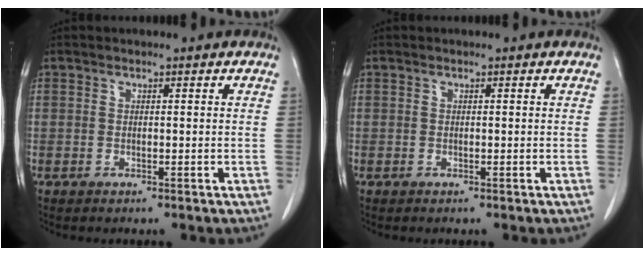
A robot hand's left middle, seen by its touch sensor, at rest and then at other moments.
{"total": 0.0}